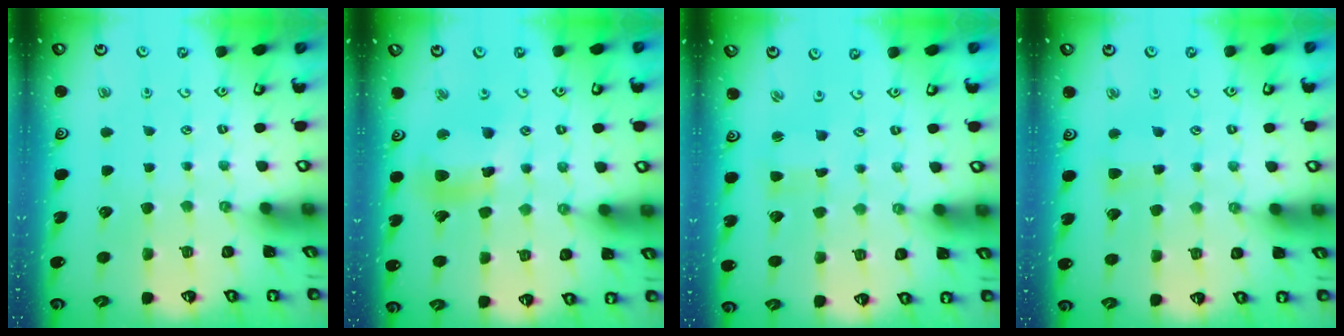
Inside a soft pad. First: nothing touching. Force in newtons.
{"total": 11.7, "press": 11.6, "slide": 1.6}
{"total": 0.7, "press": 0.7, "slide": 0.2}
{"total": 4.4, "press": 4.4, "slide": 0.7}